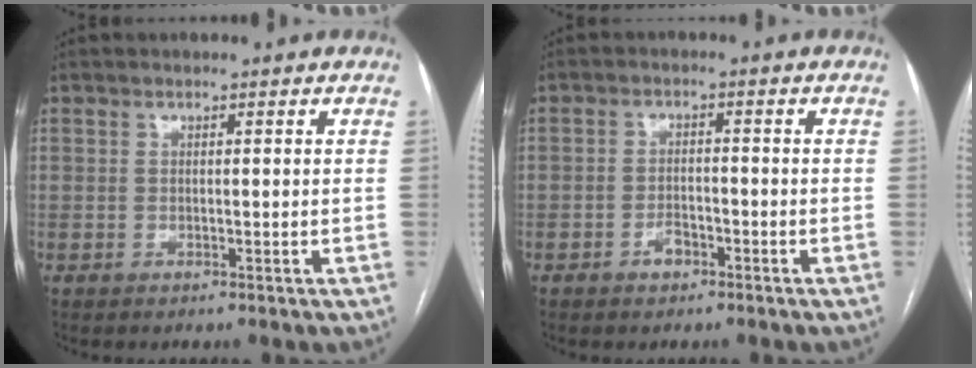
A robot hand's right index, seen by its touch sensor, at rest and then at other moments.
{"total": 2.4, "force": [-1.6, 1.3, 1.3], "torque": [-0.021, 0.005, -0.024]}